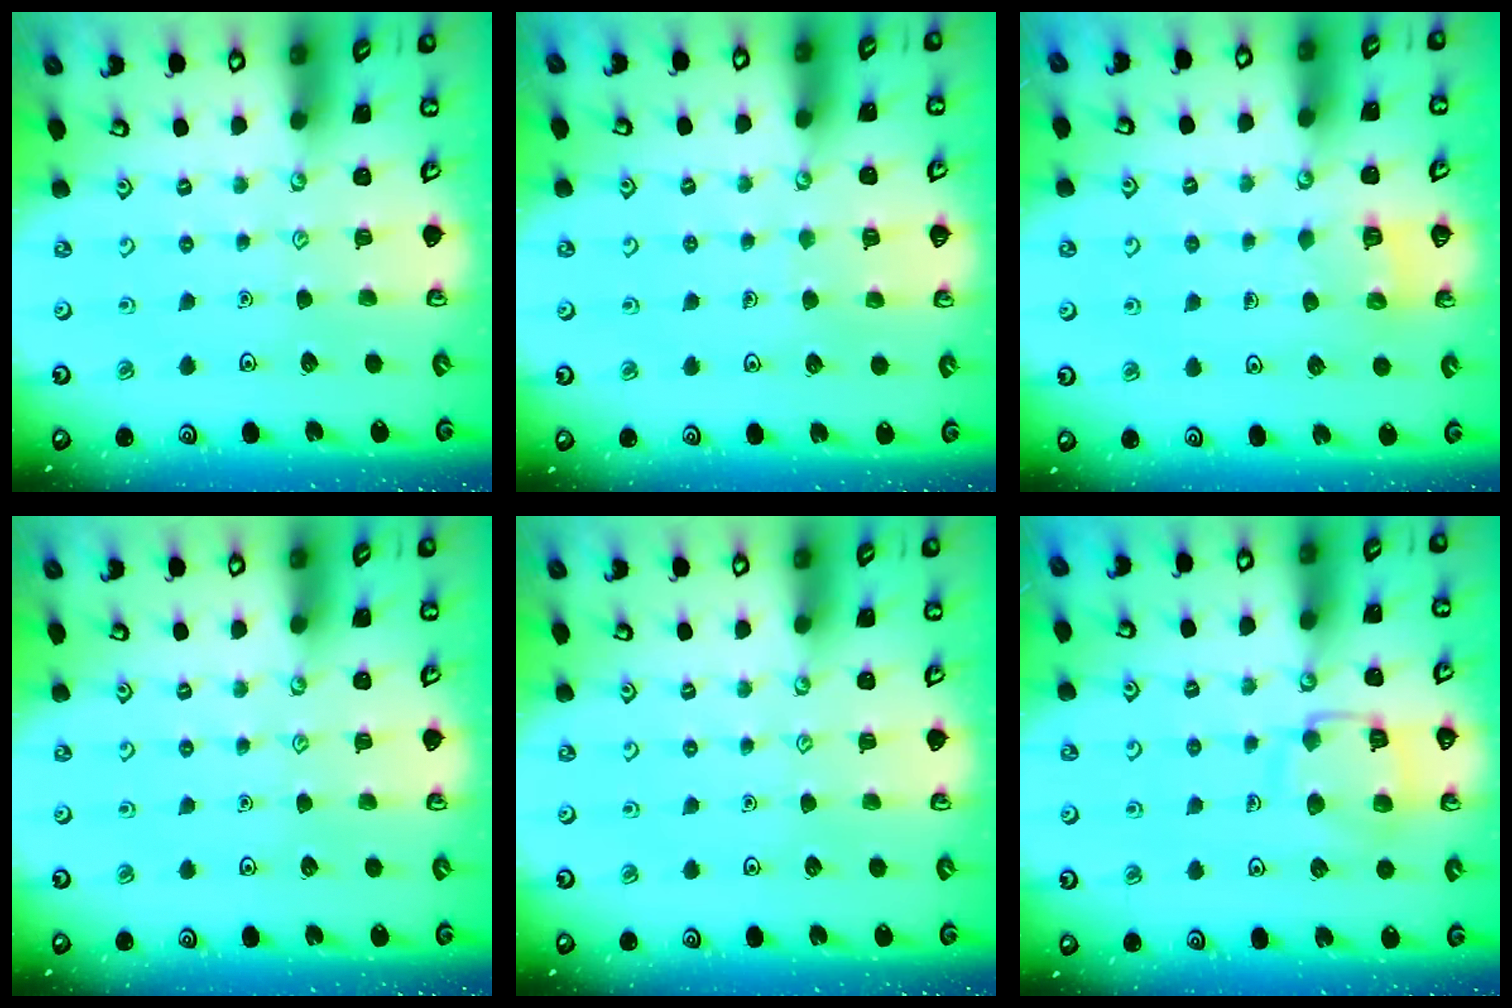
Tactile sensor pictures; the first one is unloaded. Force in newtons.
{"total": 3.8, "press": 3.7, "slide": 0.3}
{"total": 3.3, "press": 3.3, "slide": 0.2}
{"total": 0.0}
{"total": 0.0}
{"total": 12.2, "press": 12.1, "slide": 1.2}